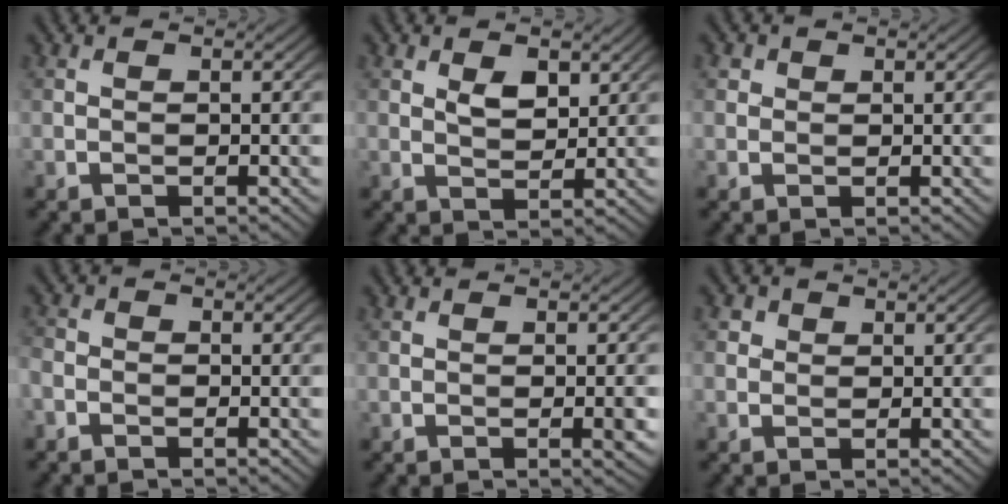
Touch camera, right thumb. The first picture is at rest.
{"total": 3.2, "force": [1.6, 1.8, 2.1], "torque": [-0.041, -0.006, 0.032]}
{"total": 1.5, "force": [0.7, 1.2, 0.4], "torque": [-0.006, -0.002, 0.009]}
{"total": 2.1, "force": [-1.5, 1.2, 0.8], "torque": [-0.020, -0.003, -0.040]}
{"total": 1.5, "force": [-0.3, 0.1, 1.4], "torque": [-0.024, 0.000, -0.005]}
{"total": 2.0, "force": [0.9, 1.7, 0.6], "torque": [-0.015, -0.006, 0.014]}